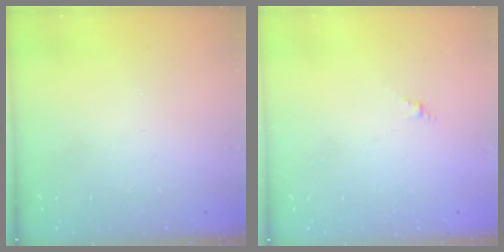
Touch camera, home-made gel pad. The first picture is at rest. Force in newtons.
{"total": 1.1, "press": 1.0, "slide": 0.5}